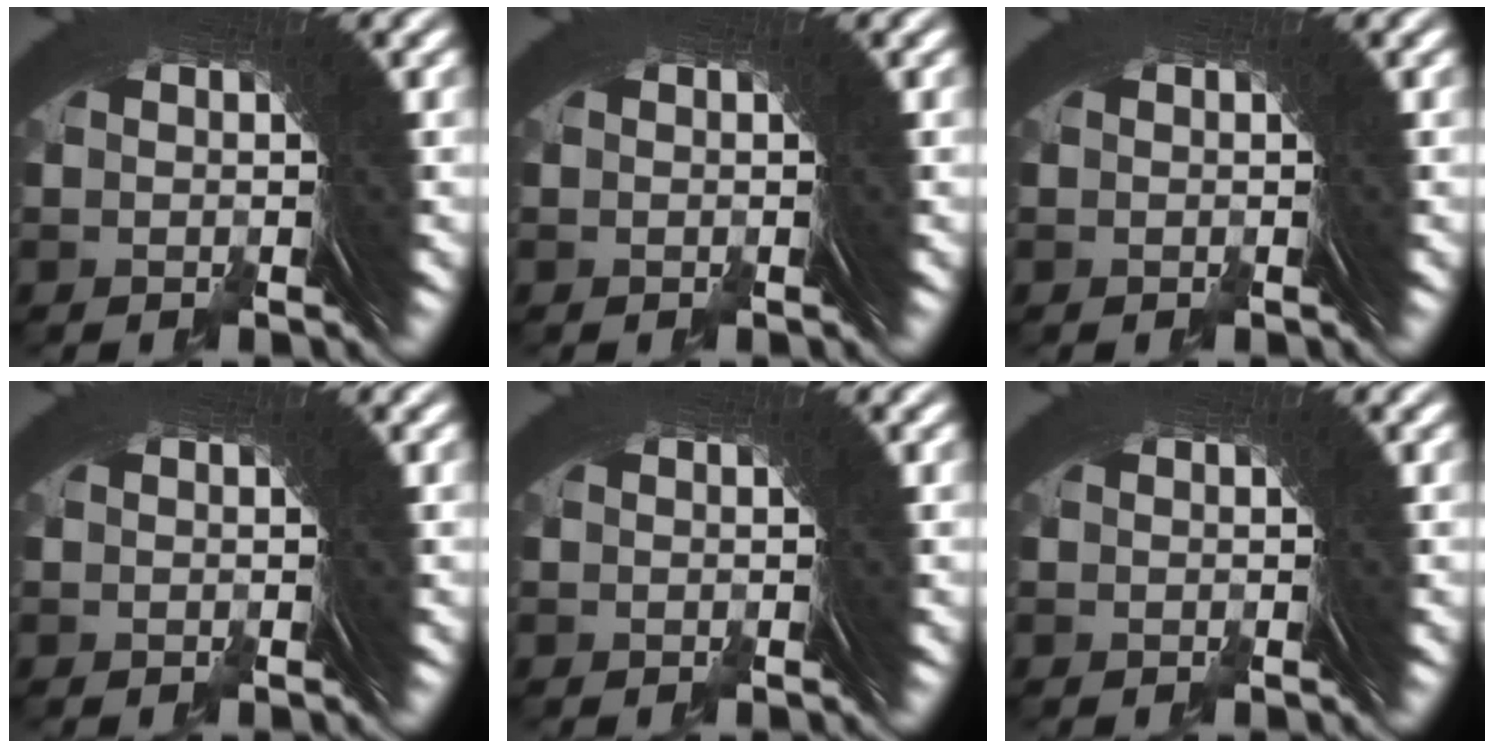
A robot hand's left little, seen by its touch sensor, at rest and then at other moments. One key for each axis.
{"total": 0.0}
{"total": 0.0}
{"total": 0.0}
{"total": 0.0}
{"total": 0.0}